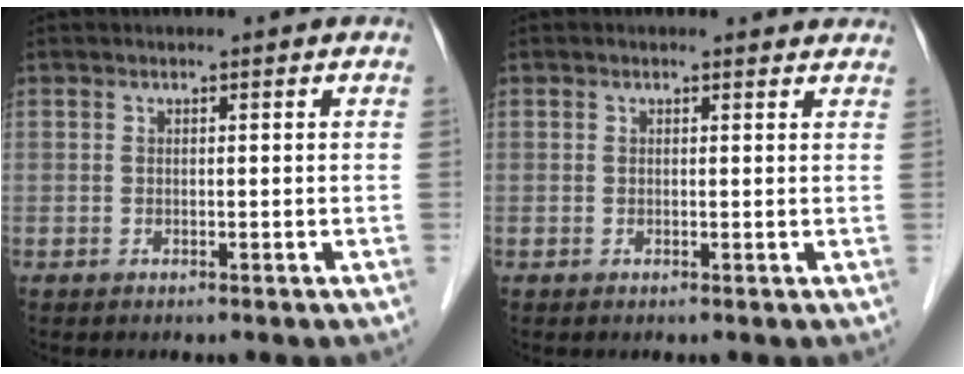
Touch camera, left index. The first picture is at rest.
{"total": 2.0, "force": [1.9, 0.7, 0.2], "torque": [-0.004, -0.001, 0.008]}